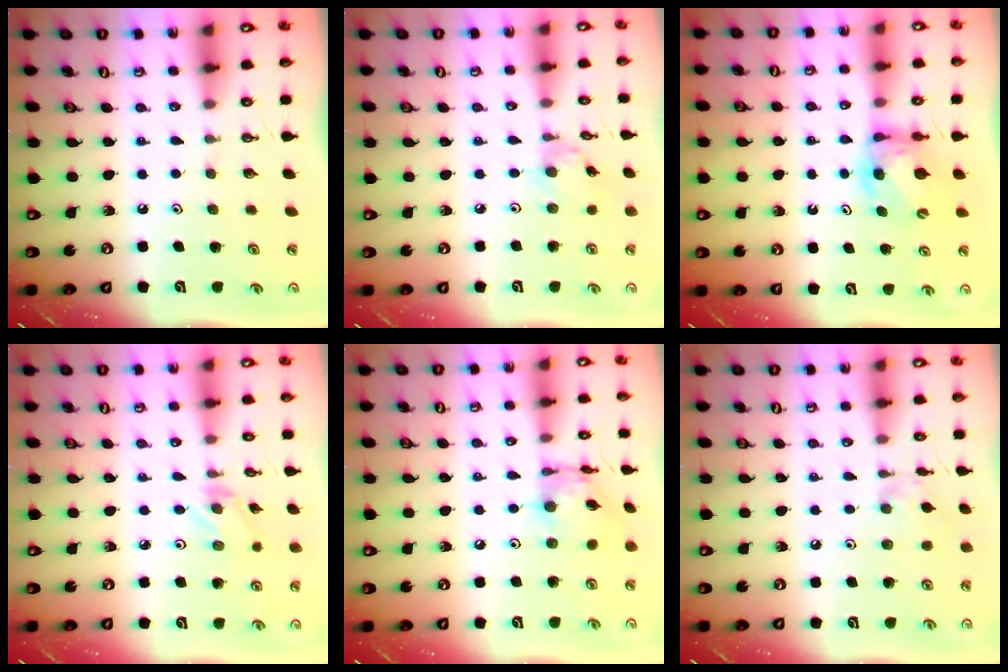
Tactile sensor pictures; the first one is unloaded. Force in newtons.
{"total": 1.8, "press": 1.7, "slide": 0.1}
{"total": 6.4, "press": 6.4, "slide": 0.3}
{"total": 2.1, "press": 2.0, "slide": 0.4}
{"total": 11.1, "press": 11.1, "slide": 0.7}
{"total": 4.2, "press": 4.2, "slide": 0.5}